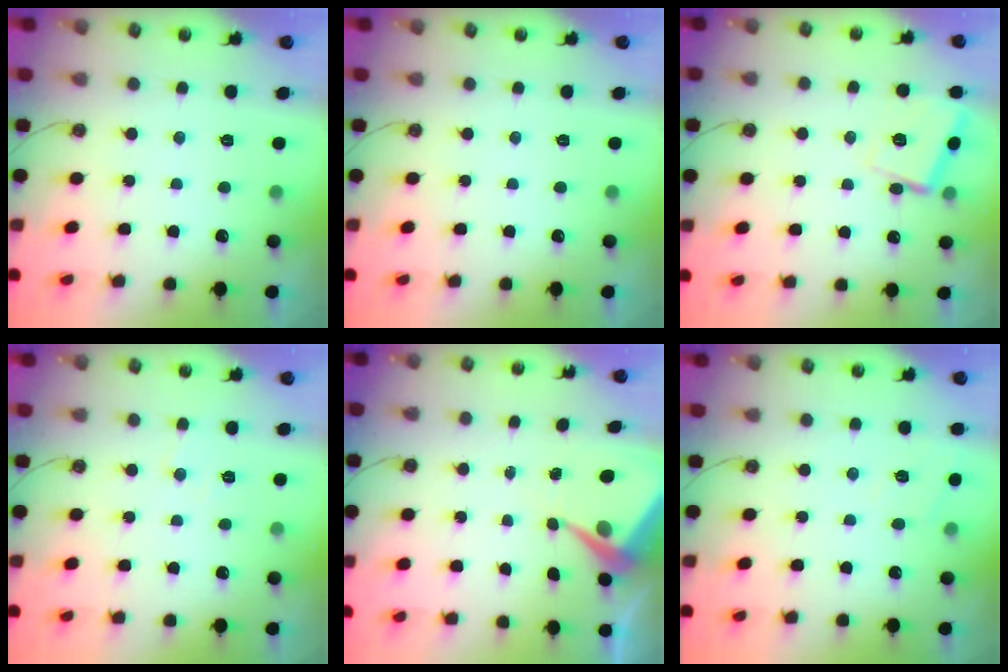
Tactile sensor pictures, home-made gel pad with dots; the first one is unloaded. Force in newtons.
{"total": 0.0}
{"total": 12.2, "press": 12.1, "slide": 1.0}
{"total": 5.2, "press": 5.2, "slide": 0.8}
{"total": 6.5, "press": 6.5, "slide": 0.3}
{"total": 4.9, "press": 4.8, "slide": 0.8}